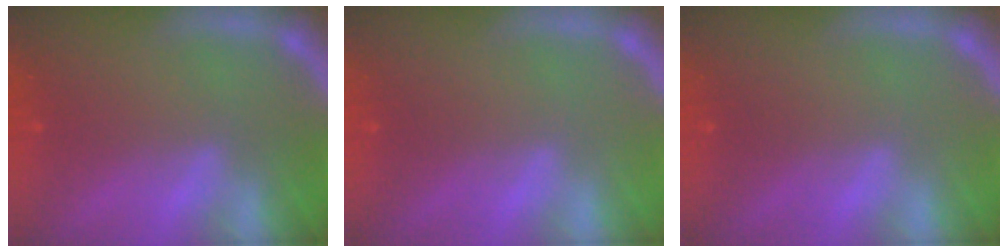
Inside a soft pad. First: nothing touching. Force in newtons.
{"total": 0.0}
{"total": 0.0}